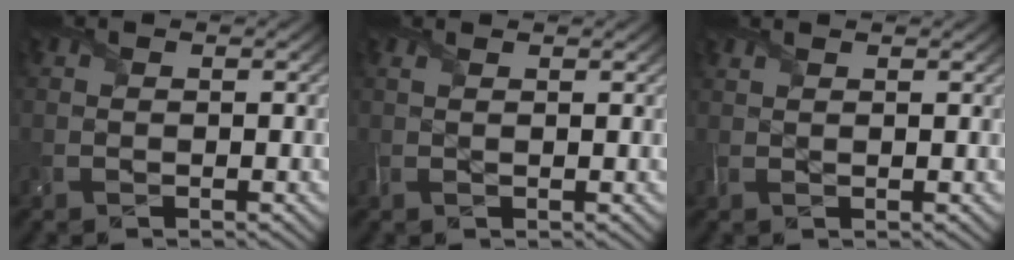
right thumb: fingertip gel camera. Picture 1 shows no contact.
{"total": 1.2, "force": [0.8, 0.2, 1.0], "torque": [-0.028, 0.001, 0.013]}
{"total": 1.4, "force": [1.1, 0.2, 0.8], "torque": [-0.026, 0.001, 0.022]}